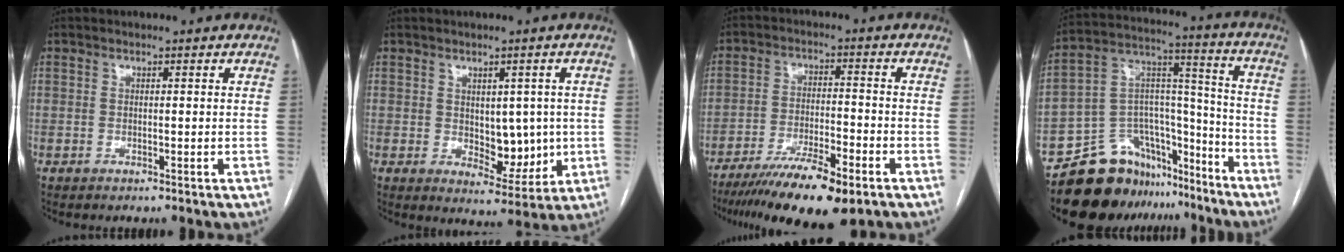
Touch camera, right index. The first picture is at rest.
{"total": 7.0, "force": [0.0, 4.0, 5.7], "torque": [-0.067, -0.001, 0.017]}
{"total": 13.5, "force": [-9.5, 2.0, 9.4], "torque": [-0.162, -0.028, -0.157]}
{"total": 17.4, "force": [-14.3, 9.1, 4.3], "torque": [-0.059, 0.081, -0.229]}